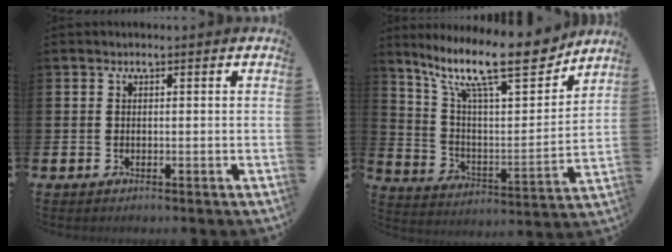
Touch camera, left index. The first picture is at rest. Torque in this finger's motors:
{"motor_torque": [1.06, -1.08, 1.05, 0.21]}